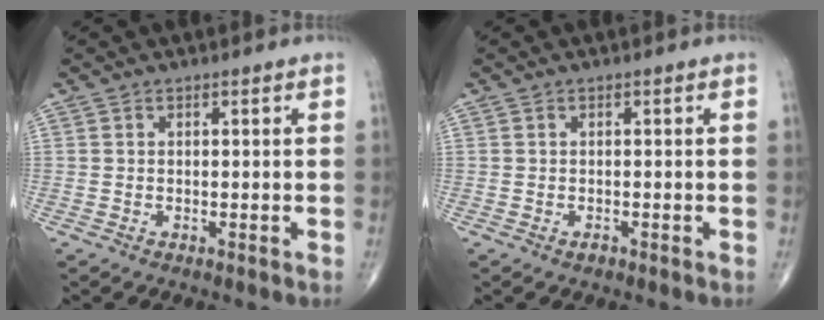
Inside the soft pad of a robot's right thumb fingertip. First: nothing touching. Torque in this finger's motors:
{"motor_torque": [-0.22, 0.03, -0.15, -0.05, 0.01]}